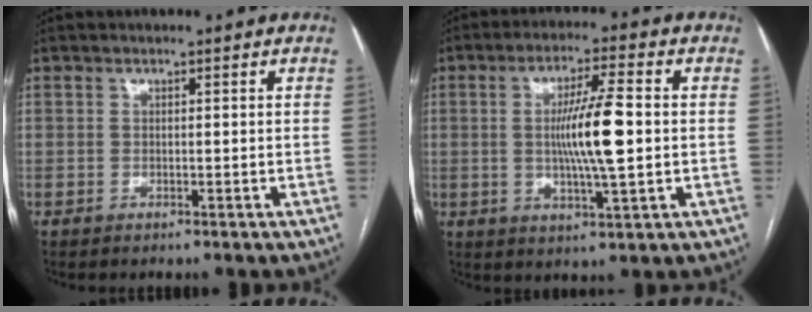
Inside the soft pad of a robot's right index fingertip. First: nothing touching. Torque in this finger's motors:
{"motor_torque": [0.97, 0.03, 0.54, 0.20]}